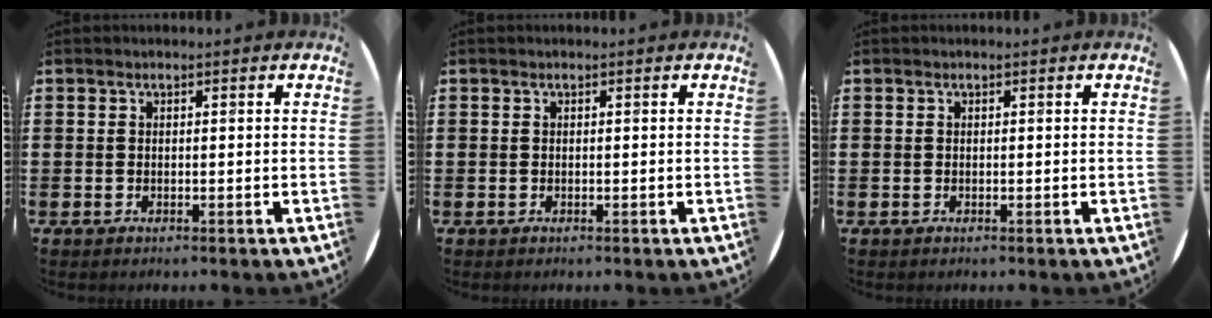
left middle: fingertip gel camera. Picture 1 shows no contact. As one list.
[{"total": 0.0}, {"total": 0.0}]